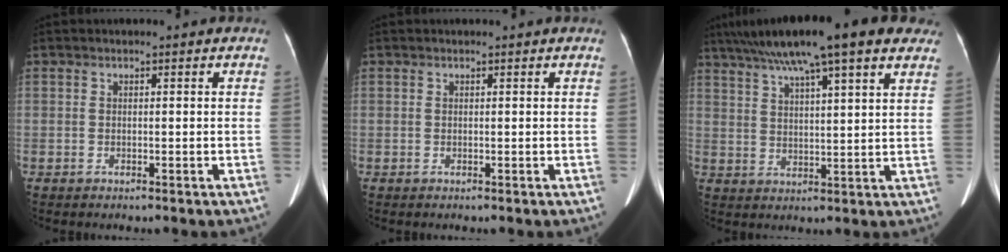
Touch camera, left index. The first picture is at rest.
{"total": 0.0}
{"total": 19.7, "force": [14.4, 3.0, 13.1], "torque": [-0.217, 0.055, 0.200]}